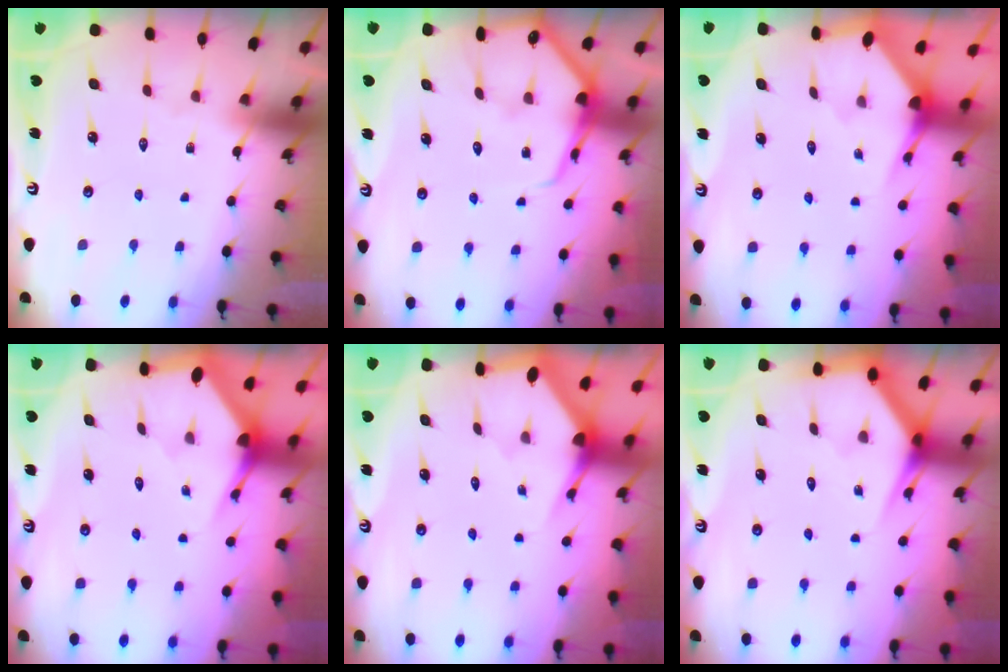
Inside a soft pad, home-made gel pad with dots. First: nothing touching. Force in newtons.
{"total": 6.6, "press": 6.5, "slide": 0.7}
{"total": 3.0, "press": 3.0, "slide": 0.3}
{"total": 2.9, "press": 2.9, "slide": 0.2}
{"total": 2.9, "press": 2.9, "slide": 0.2}
{"total": 3.6, "press": 3.6, "slide": 0.2}